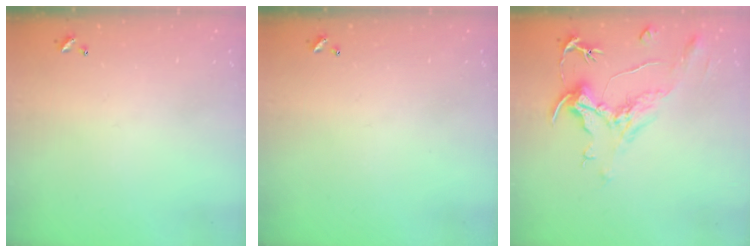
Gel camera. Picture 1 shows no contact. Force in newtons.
{"total": 0.0}
{"total": 2.0, "press": 1.6, "slide": 1.2}